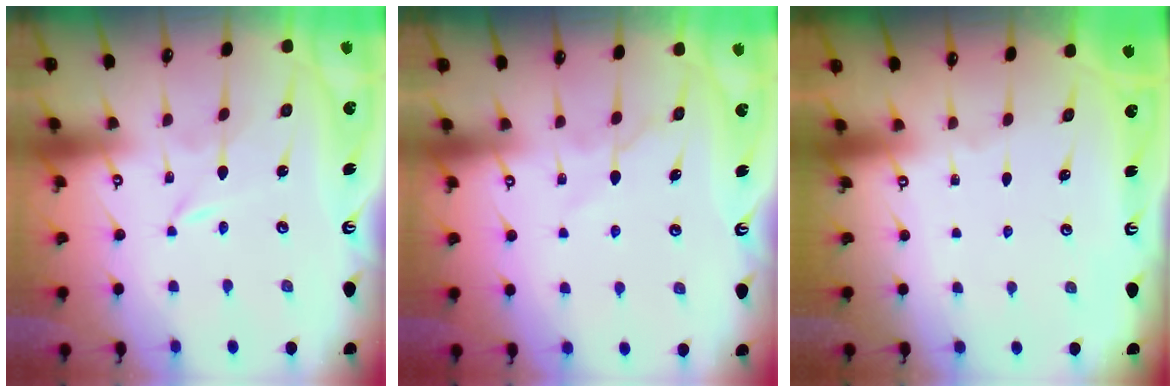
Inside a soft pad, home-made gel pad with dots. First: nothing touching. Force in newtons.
{"total": 6.9, "press": 6.8, "slide": 0.9}
{"total": 0.0}